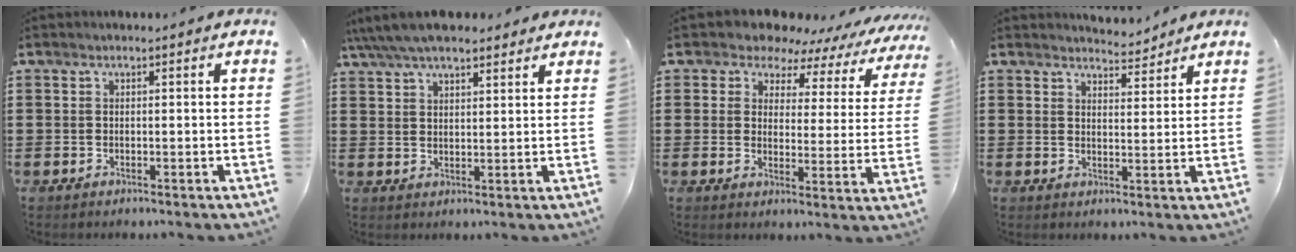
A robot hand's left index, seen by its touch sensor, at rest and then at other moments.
{"total": 6.4, "force": [5.5, 1.7, 2.7], "torque": [-0.070, -0.004, 0.102]}
{"total": 5.9, "force": [5.3, 2.2, 1.3], "torque": [-0.059, -0.032, 0.090]}
{"total": 3.6, "force": [3.6, 0.4, 0.1], "torque": [-0.005, -0.017, 0.064]}